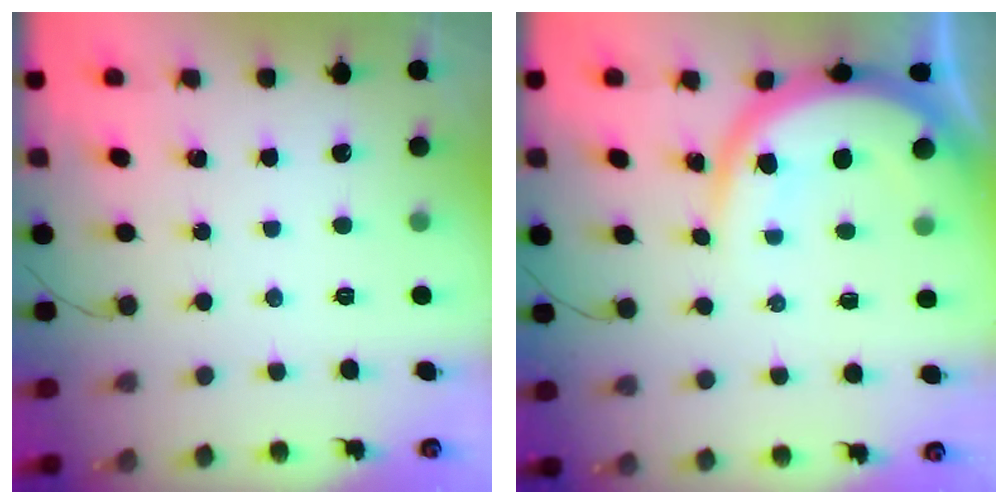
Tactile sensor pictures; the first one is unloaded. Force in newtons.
{"total": 11.3, "press": 11.2, "slide": 1.2}